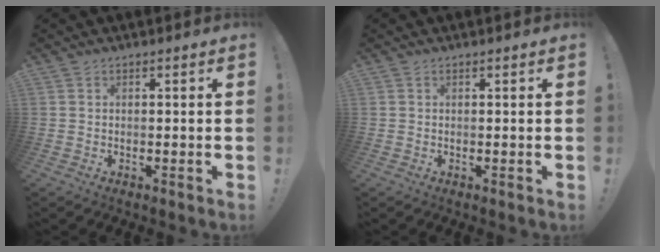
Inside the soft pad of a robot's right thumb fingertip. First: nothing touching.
{"total": 0.6, "force": [0.1, -0.4, 0.5], "torque": [0.000, -0.005, 0.000]}